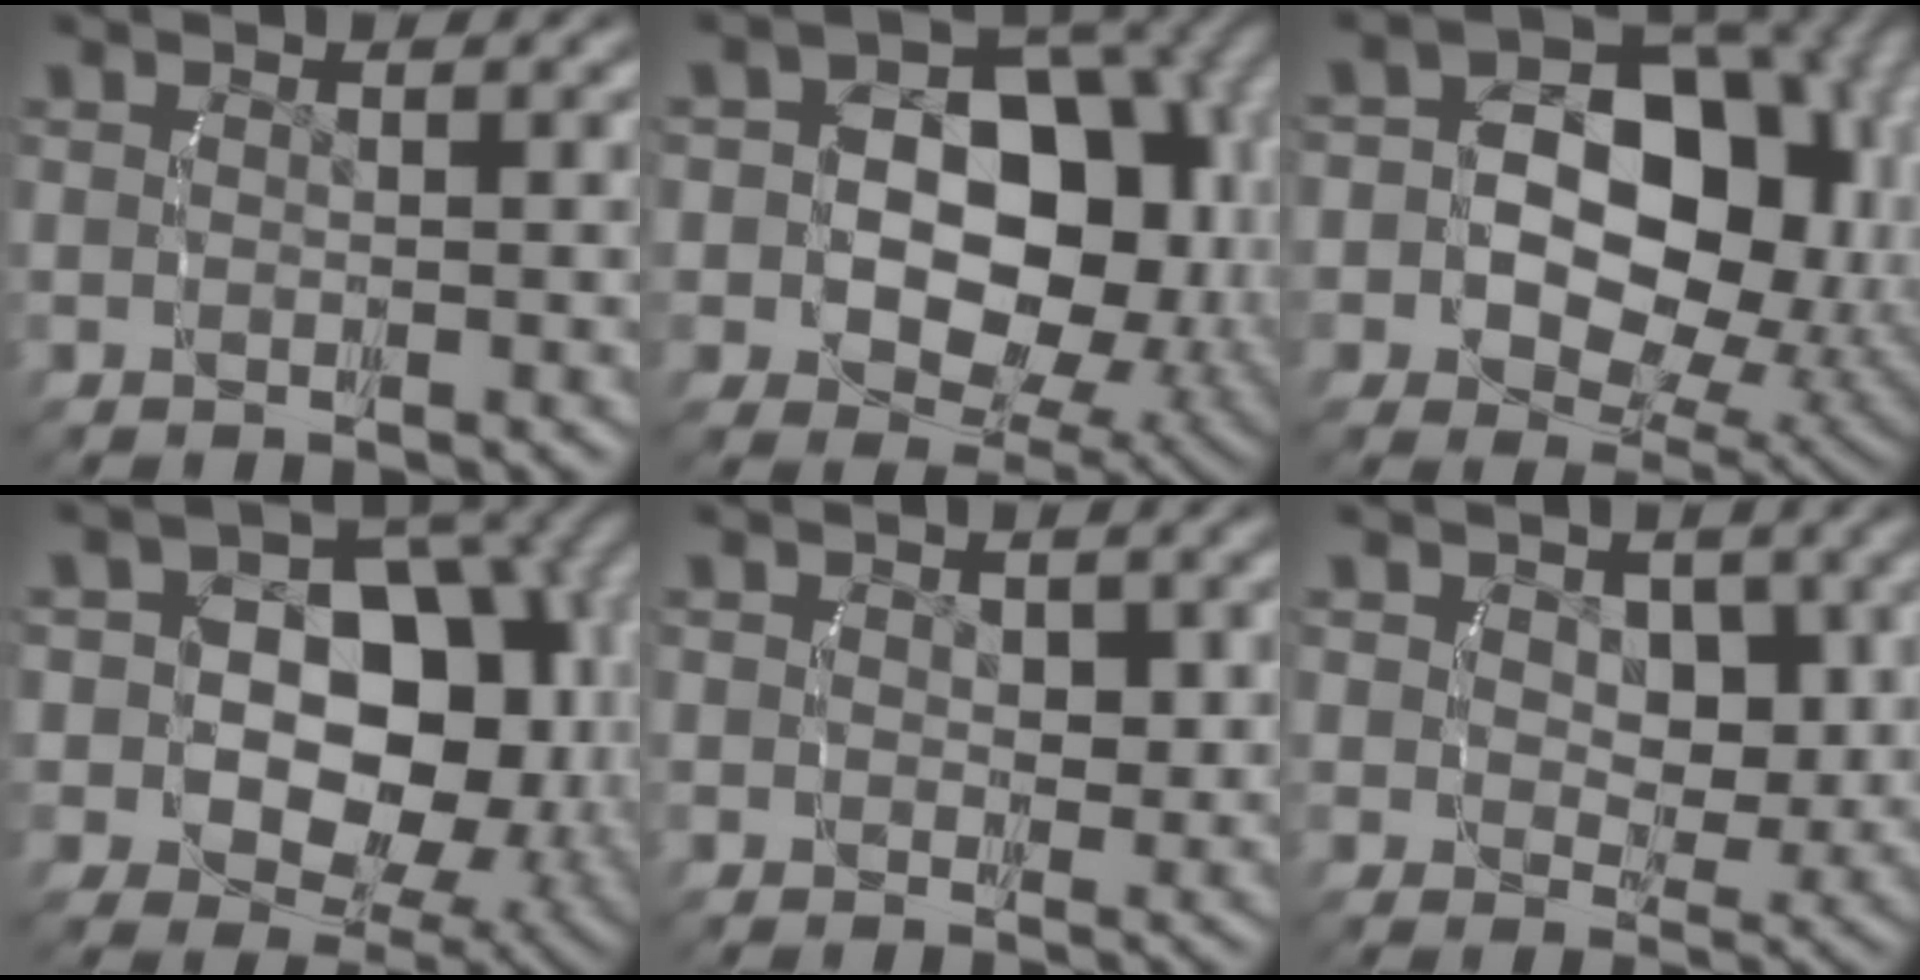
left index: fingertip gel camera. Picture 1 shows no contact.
{"total": 13.6, "force": [-0.1, 10.9, 8.2], "torque": [-0.126, -0.041, 0.007]}
{"total": 14.9, "force": [1.1, 11.2, 9.7], "torque": [-0.140, -0.026, 0.019]}
{"total": 15.2, "force": [-0.2, 12.7, 8.3], "torque": [-0.151, -0.057, 0.007]}
{"total": 0.8, "force": [0.6, 0.5, 0.3], "torque": [0.003, -0.013, 0.014]}
{"total": 2.4, "force": [1.2, 1.8, 1.0], "torque": [-0.008, -0.022, 0.028]}